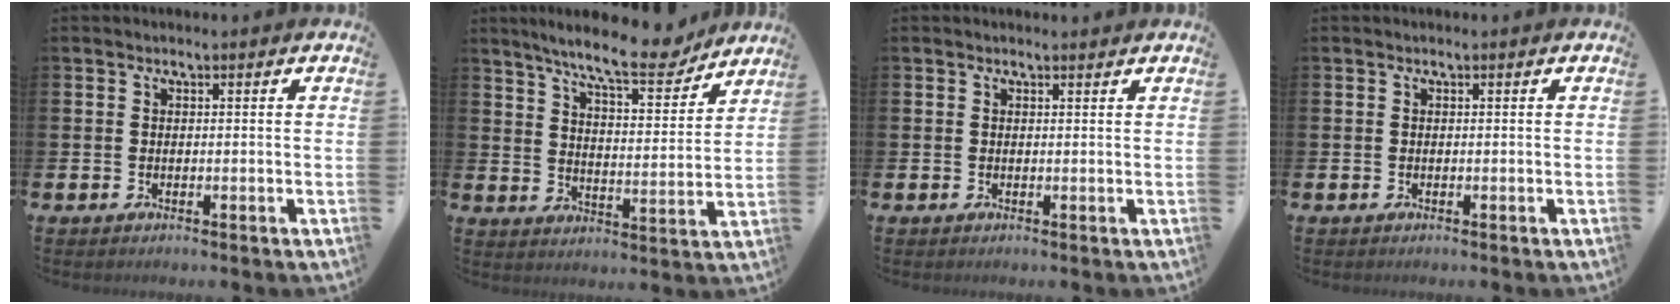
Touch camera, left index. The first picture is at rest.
{"total": 10.0, "force": [8.9, 1.5, 4.3], "torque": [-0.088, -0.051, 0.153]}
{"total": 0.6, "force": [0.6, 0.0, 0.1], "torque": [0.010, -0.005, 0.008]}
{"total": 0.0}